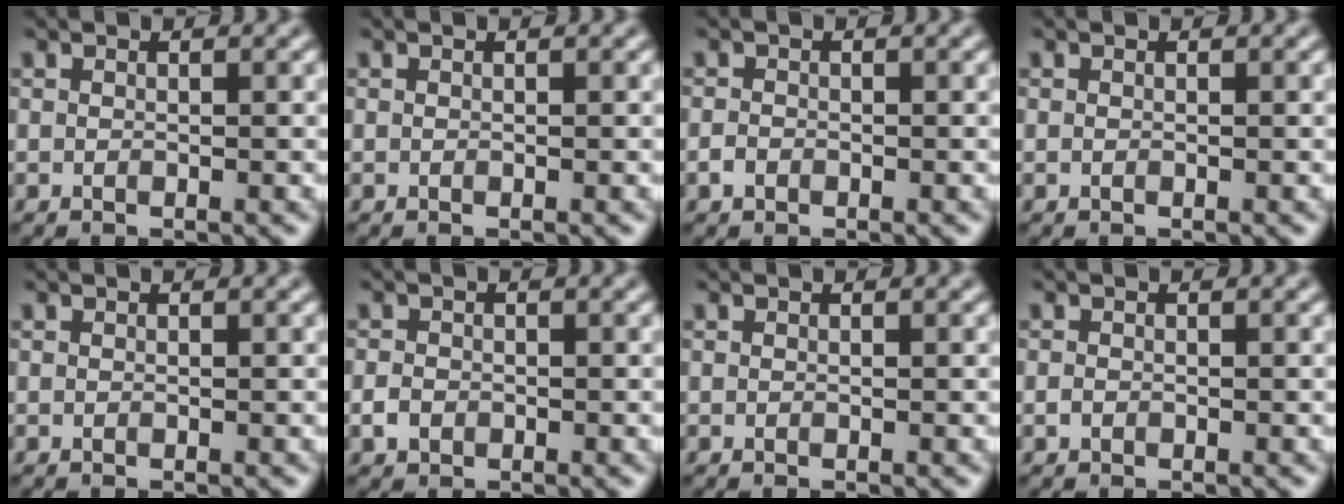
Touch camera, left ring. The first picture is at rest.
{"total": 0.0}
{"total": 0.9, "force": [-0.5, 0.7, 0.4], "torque": [-0.005, -0.002, -0.011]}
{"total": 0.0}
{"total": 0.0}
{"total": 1.3, "force": [-0.5, 1.1, 0.6], "torque": [-0.008, -0.001, -0.013]}
{"total": 0.0}
{"total": 0.5, "force": [-0.2, 0.4, 0.2], "torque": [-0.003, -0.003, -0.004]}